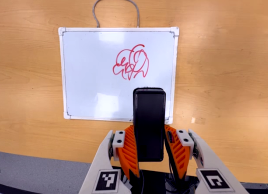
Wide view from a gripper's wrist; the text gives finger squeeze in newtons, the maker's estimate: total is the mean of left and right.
{"total": 4.7, "left": 3.4, "right": 6.0}